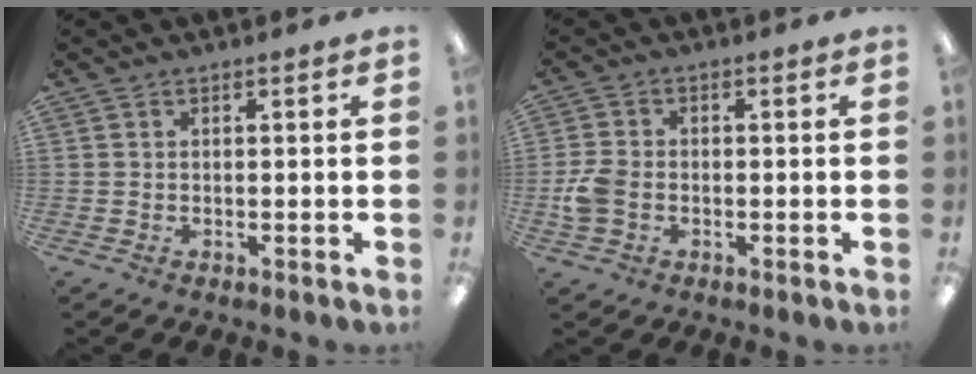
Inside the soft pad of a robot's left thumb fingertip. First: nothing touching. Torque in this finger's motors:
{"motor_torque": [-0.08, 0.12, -0.08, -0.03, 0.04]}